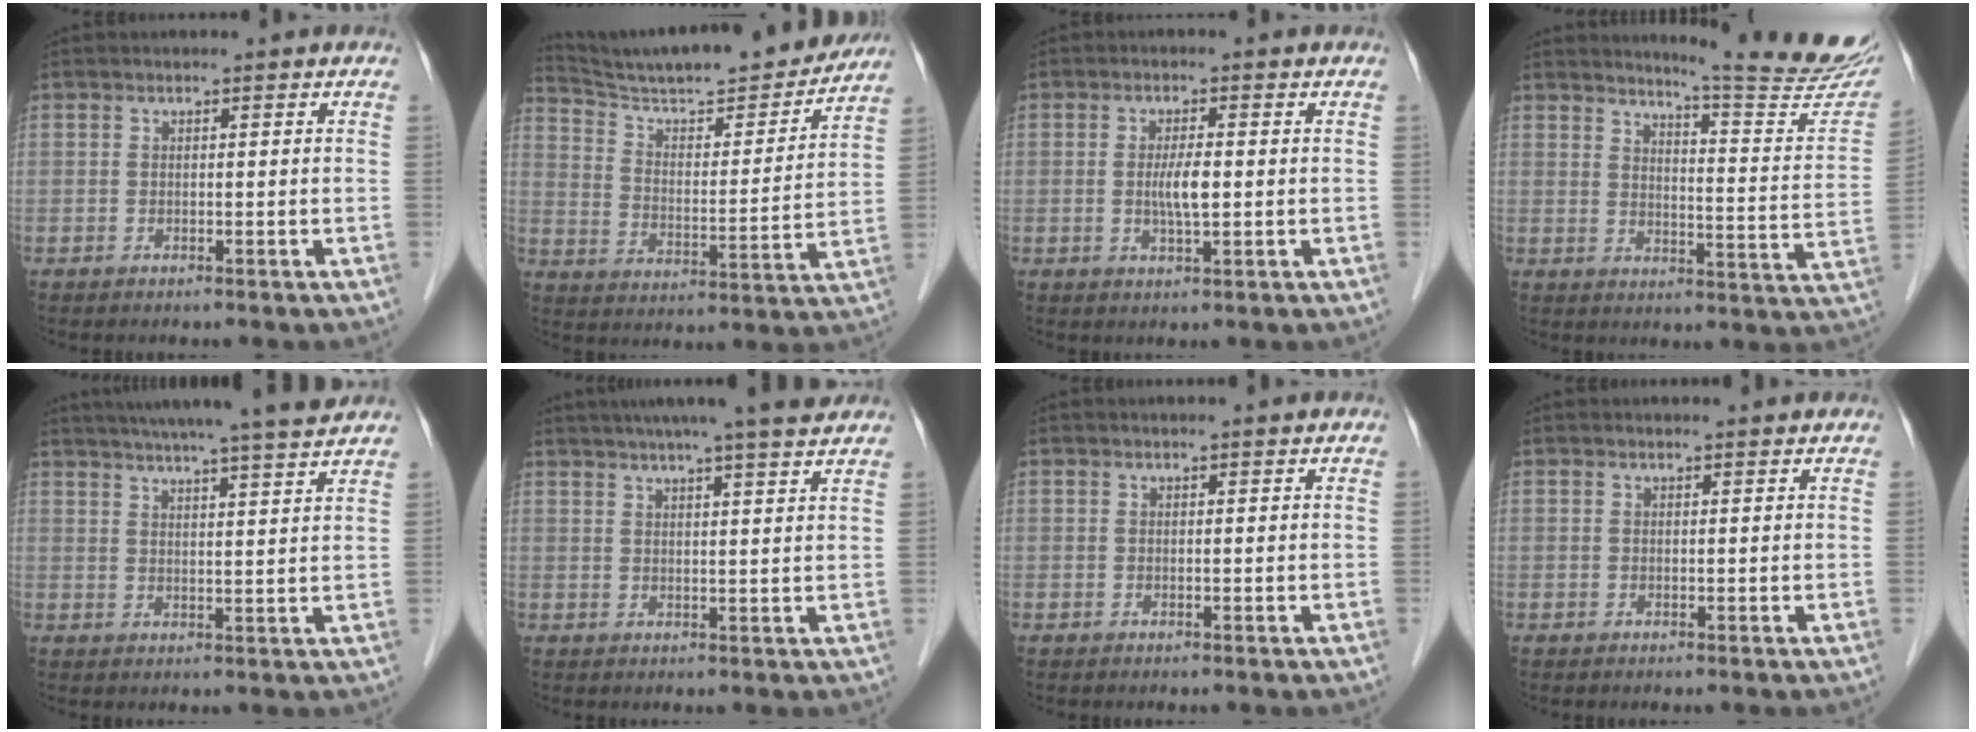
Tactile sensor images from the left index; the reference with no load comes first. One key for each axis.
{"total": 22.4, "fx": 20.5, "fy": 2.1, "fz": 8.7, "tx": -0.143, "ty": -0.023, "tz": 0.299}
{"total": 3.6, "fx": -0.1, "fy": 0.5, "fz": 3.5, "tx": -0.069, "ty": -0.004, "tz": -0.002}
{"total": 17.0, "fx": 15.9, "fy": -0.4, "fz": 5.9, "tx": -0.081, "ty": -0.101, "tz": 0.185}
{"total": 15.9, "fx": 14.1, "fy": -0.4, "fz": 7.2, "tx": -0.122, "ty": 0.007, "tz": 0.188}
{"total": 12.3, "fx": 10.5, "fy": -0.2, "fz": 6.4, "tx": -0.101, "ty": 0.018, "tz": 0.129}
{"total": 0.8, "fx": 0.7, "fy": -0.1, "fz": 0.3, "tx": -0.009, "ty": 0.003, "tz": 0.012}
{"total": 1.6, "fx": 1.6, "fy": 0.1, "fz": 0.2, "tx": -0.010, "ty": 0.005, "tz": 0.018}